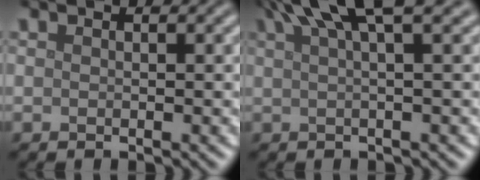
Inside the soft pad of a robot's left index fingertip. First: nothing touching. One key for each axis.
{"total": 5.6, "fx": 3.6, "fy": 0.8, "fz": 4.2, "tx": -0.054, "ty": 0.019, "tz": 0.058}